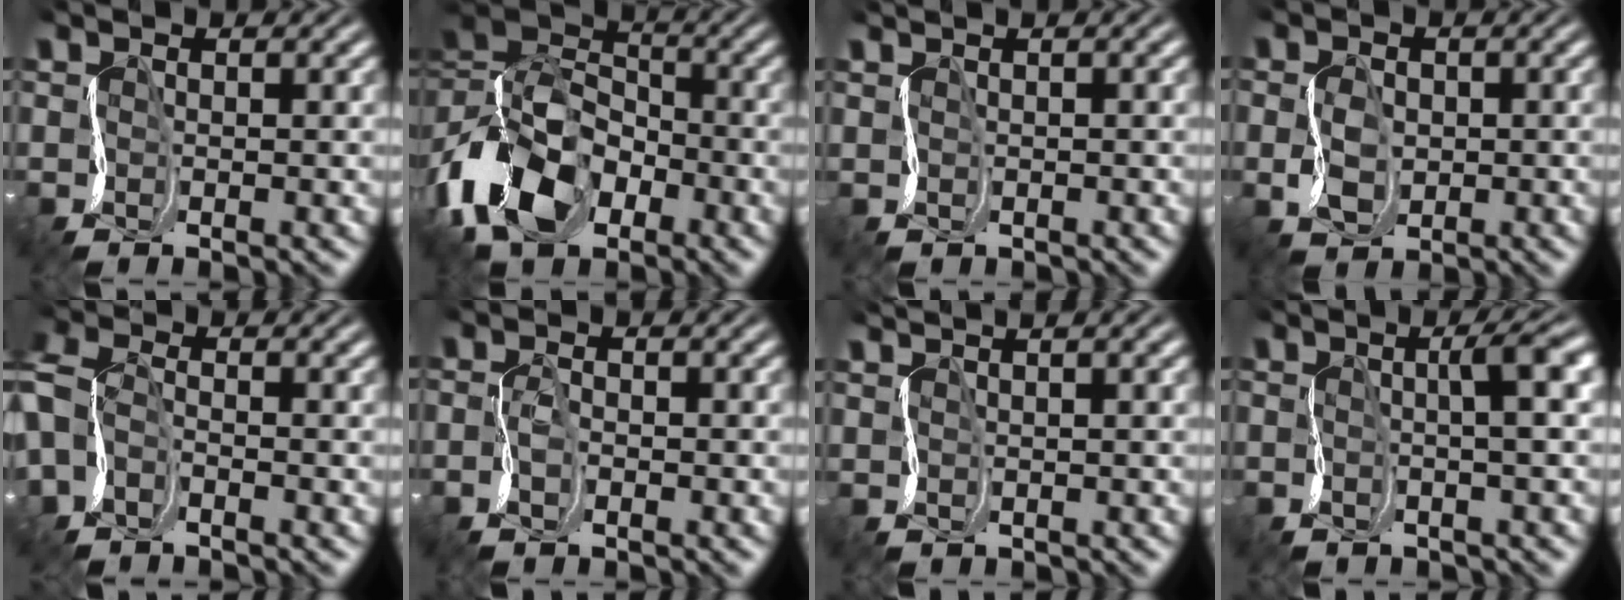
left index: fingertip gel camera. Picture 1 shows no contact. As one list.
[{"total": 10.6, "force": [-4.2, 7.2, 6.6], "torque": [-0.154, -0.006, -0.097]}, {"total": 0.8, "force": [0.4, -0.3, -0.6], "torque": [0.013, -0.002, 0.003]}, {"total": 1.3, "force": [0.2, 1.3, 0.3], "torque": [-0.029, 0.006, 0.002]}, {"total": 3.6, "force": [-1.3, 2.5, 2.2], "torque": [-0.074, 0.004, -0.027]}, {"total": 0.8, "force": [-0.7, 0.2, 0.3], "torque": [-0.024, 0.006, -0.021]}, {"total": 3.0, "force": [2.1, 1.2, 1.8], "torque": [-0.009, 0.029, 0.004]}, {"total": 2.3, "force": [0.5, 0.0, 2.3], "torque": [-0.034, 0.009, -0.003]}]